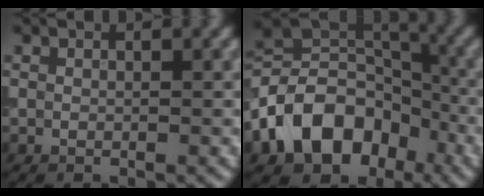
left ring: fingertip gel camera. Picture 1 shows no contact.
{"total": 11.1, "force": [-4.6, 8.0, 6.1], "torque": [-0.108, 0.006, -0.097]}